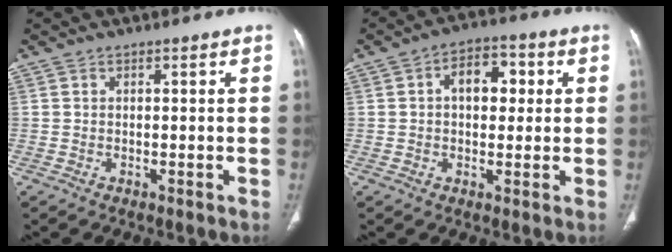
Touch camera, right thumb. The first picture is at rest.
{"total": 8.4, "force": [1.5, 5.3, 6.3], "torque": [-0.066, 0.016, 0.019]}